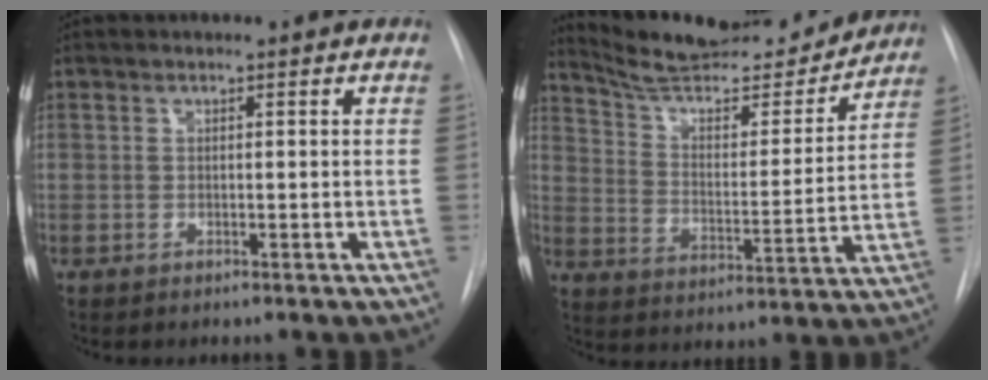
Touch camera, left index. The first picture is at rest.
{"total": 18.8, "force": [17.6, 2.8, 5.8], "torque": [-0.089, -0.022, 0.263]}